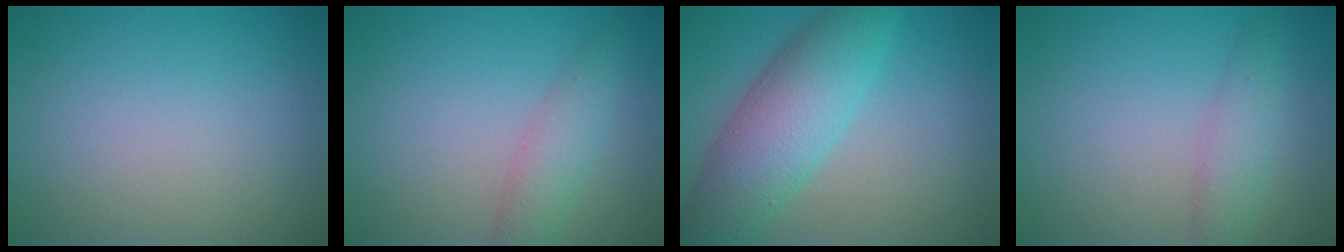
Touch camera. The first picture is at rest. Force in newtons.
{"total": 2.6, "press": 2.6, "slide": 0.0}
{"total": 7.4, "press": 7.4, "slide": 0.2}
{"total": 2.5, "press": 2.5, "slide": 0.0}